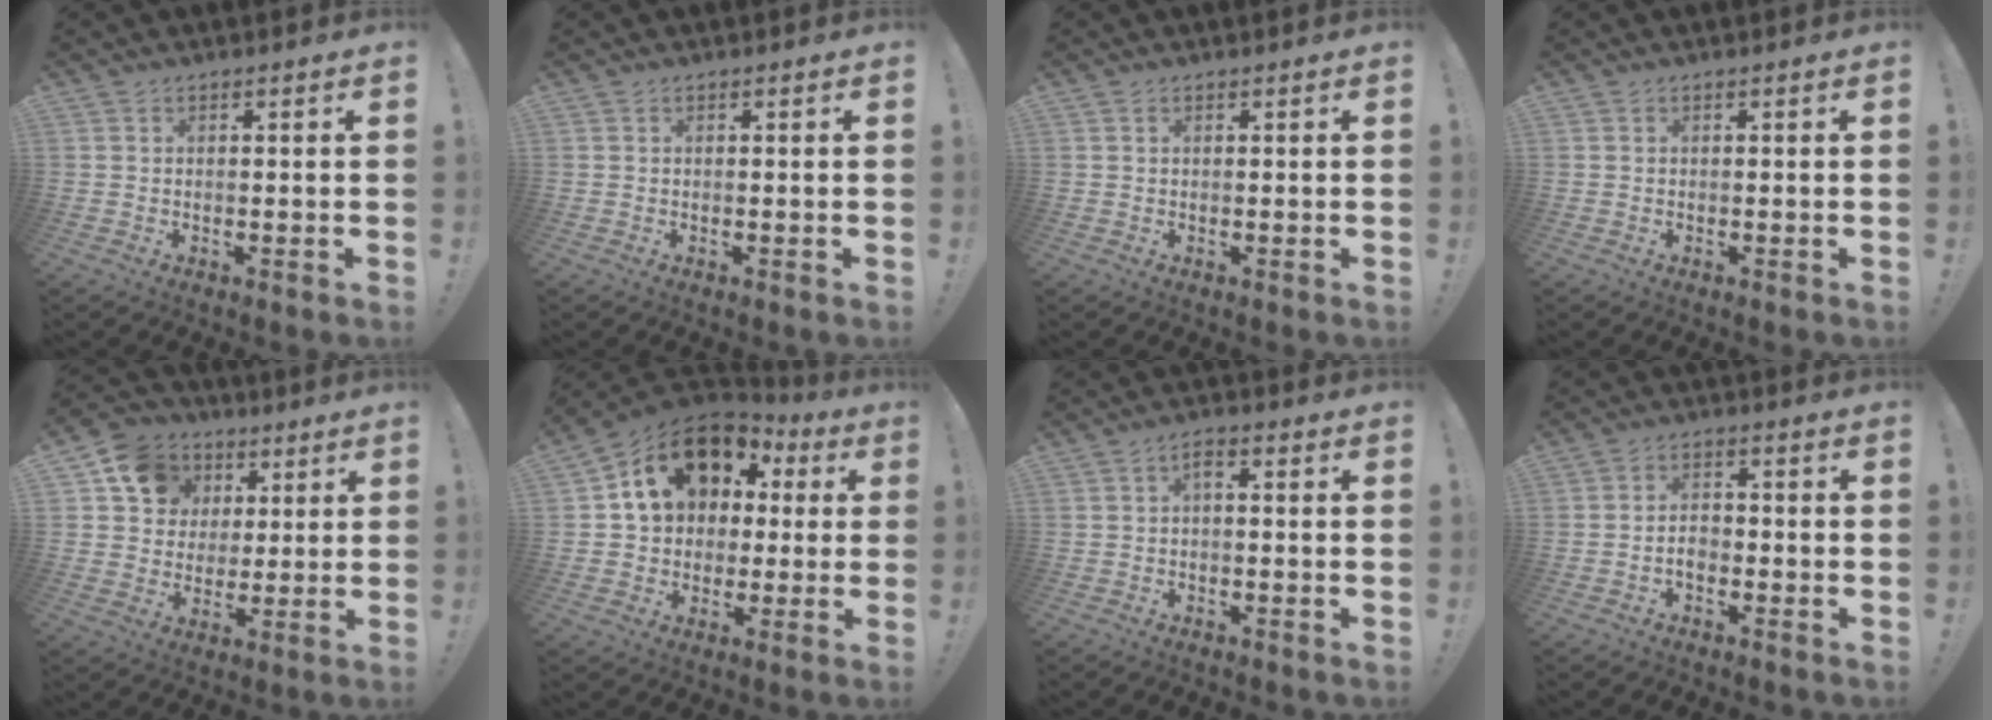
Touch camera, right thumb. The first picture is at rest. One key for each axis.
{"total": 0.0}
{"total": 0.0}
{"total": 0.0}
{"total": 12.4, "fx": 4.4, "fy": 10.7, "fz": 4.4, "tx": -0.063, "ty": -0.011, "tz": 0.090}
{"total": 16.4, "fx": 6.2, "fy": 12.3, "fz": 9.0, "tx": -0.131, "ty": -0.018, "tz": 0.121}
{"total": 2.2, "fx": -0.4, "fy": 0.8, "fz": 2.0, "tx": -0.042, "ty": 0.006, "tz": -0.010}
{"total": 3.8, "fx": -1.3, "fy": 2.6, "fz": 2.5, "tx": -0.041, "ty": 0.003, "tz": -0.028}